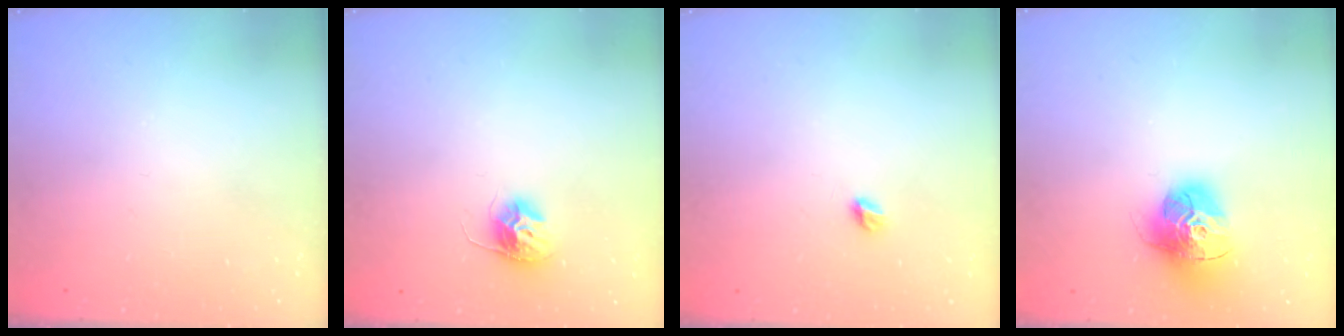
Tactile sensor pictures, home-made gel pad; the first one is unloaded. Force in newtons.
{"total": 10.1, "press": 10.1, "slide": 0.7}
{"total": 4.3, "press": 4.2, "slide": 0.5}
{"total": 16.0, "press": 16.0, "slide": 1.5}